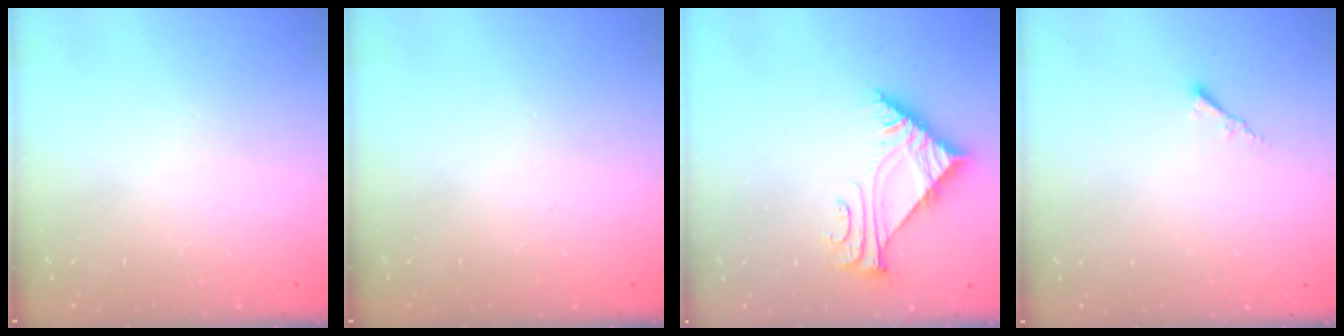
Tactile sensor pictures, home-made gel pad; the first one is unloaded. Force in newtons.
{"total": 0.0}
{"total": 7.4, "press": 7.4, "slide": 0.3}
{"total": 1.7, "press": 1.6, "slide": 0.5}